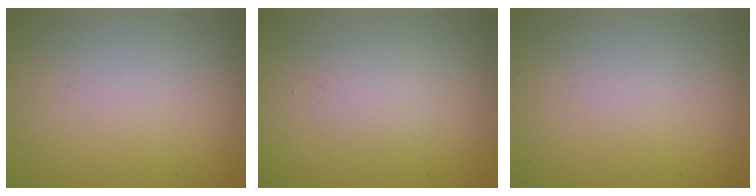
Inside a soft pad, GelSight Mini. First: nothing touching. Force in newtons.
{"total": 1.2, "press": 1.2, "slide": 0.1}
{"total": 0.0}